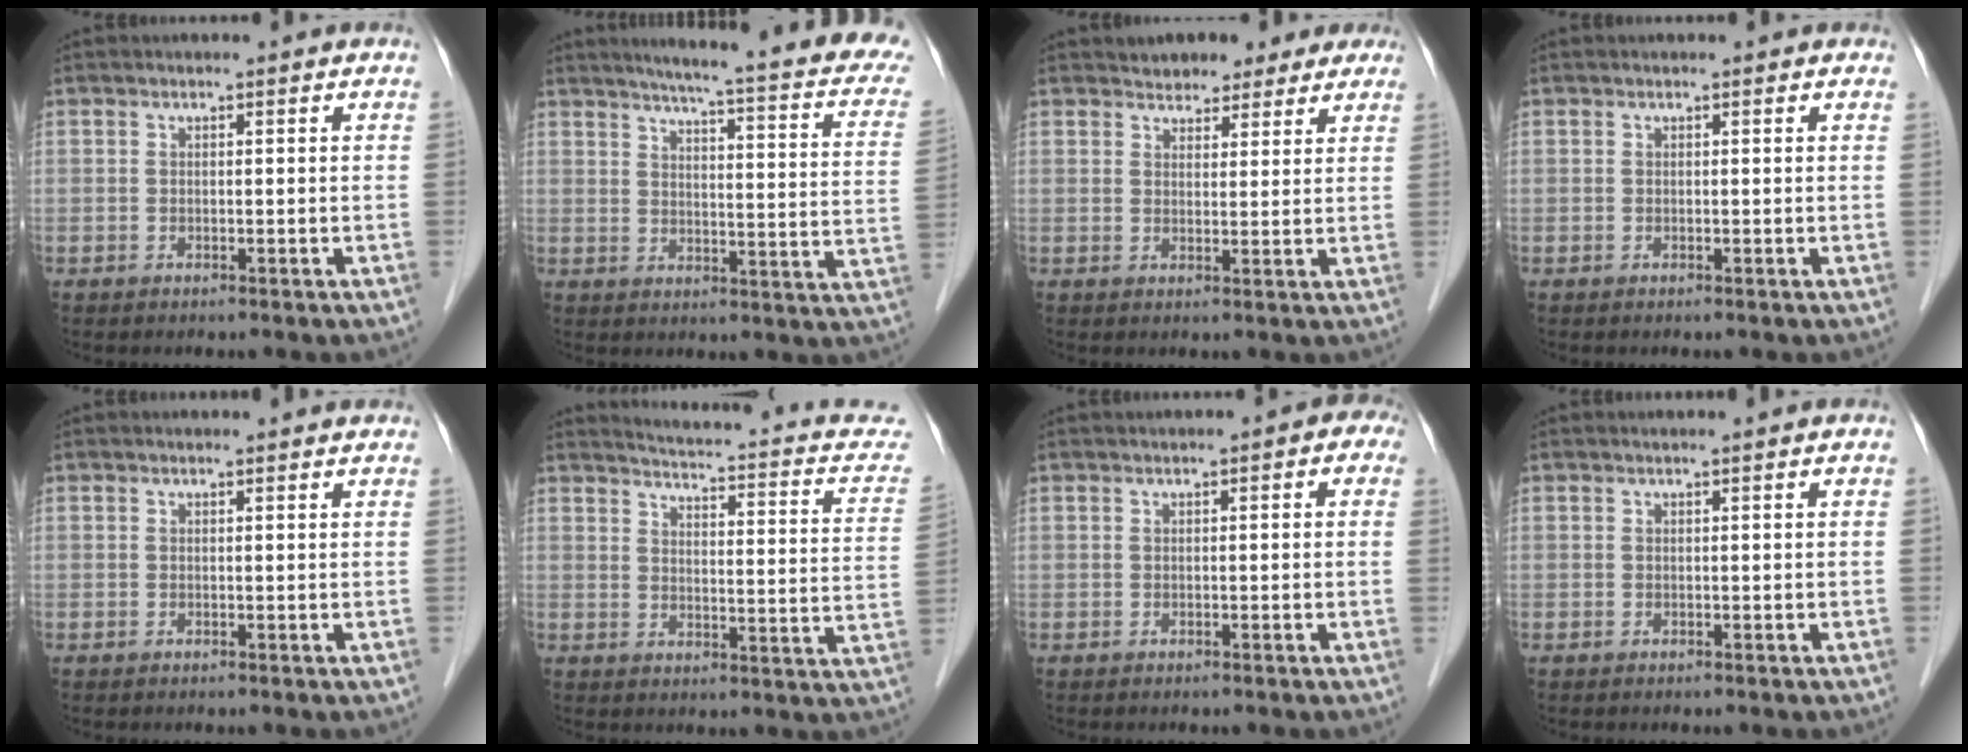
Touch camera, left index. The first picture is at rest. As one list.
[{"total": 21.4, "force": [17.4, 1.7, 12.3], "torque": [-0.158, -0.030, 0.192]}, {"total": 6.8, "force": [5.6, 3.5, 1.7], "torque": [-0.009, 0.015, 0.068]}, {"total": 1.0, "force": [0.8, 0.3, 0.4], "torque": [-0.009, 0.007, 0.005]}, {"total": 2.4, "force": [2.3, 0.3, 0.5], "torque": [-0.013, 0.008, 0.021]}, {"total": 14.7, "force": [12.1, 3.4, 7.6], "torque": [-0.094, -0.024, 0.116]}, {"total": 2.8, "force": [1.0, 1.0, 2.4], "torque": [-0.021, 0.016, 0.007]}, {"total": 0.9, "force": [0.7, -0.1, 0.4], "torque": [-0.007, 0.008, 0.013]}]